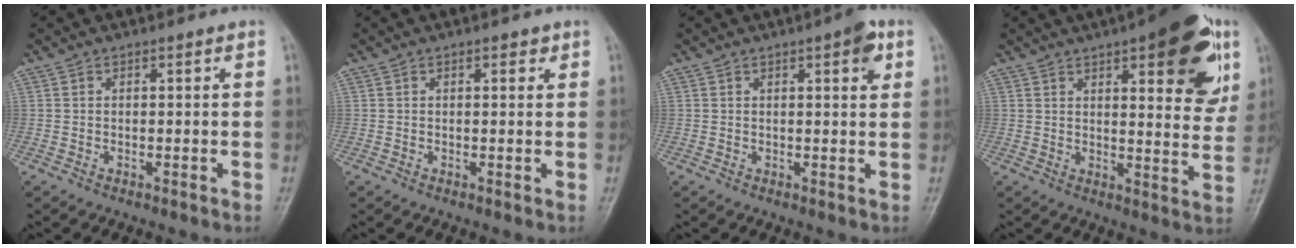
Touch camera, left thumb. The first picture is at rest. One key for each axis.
{"total": 1.6, "fx": 0.8, "fy": 0.8, "fz": 1.1, "tx": -0.009, "ty": 0.000, "tz": 0.008}
{"total": 4.1, "fx": 1.9, "fy": 1.1, "fz": 3.5, "tx": -0.041, "ty": -0.003, "tz": 0.020}
{"total": 18.8, "fx": 8.8, "fy": 6.5, "fz": 15.3, "tx": -0.158, "ty": -0.027, "tz": 0.110}